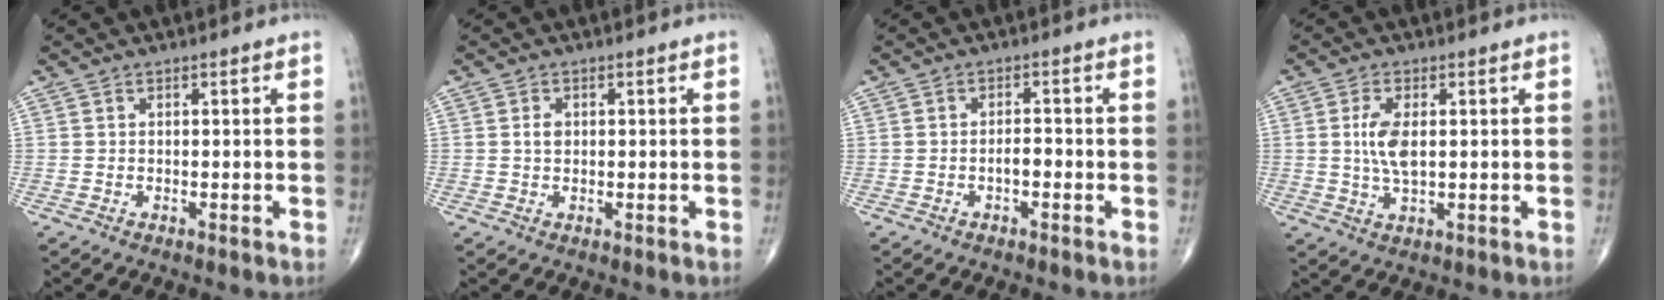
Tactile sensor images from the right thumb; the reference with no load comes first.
{"total": 1.7, "force": [0.2, 1.2, 1.2], "torque": [-0.018, 0.002, 0.004]}
{"total": 2.0, "force": [-0.8, 0.9, 1.6], "torque": [-0.020, 0.009, -0.015]}
{"total": 5.9, "force": [0.7, 2.7, 5.2], "torque": [-0.108, -0.005, 0.014]}